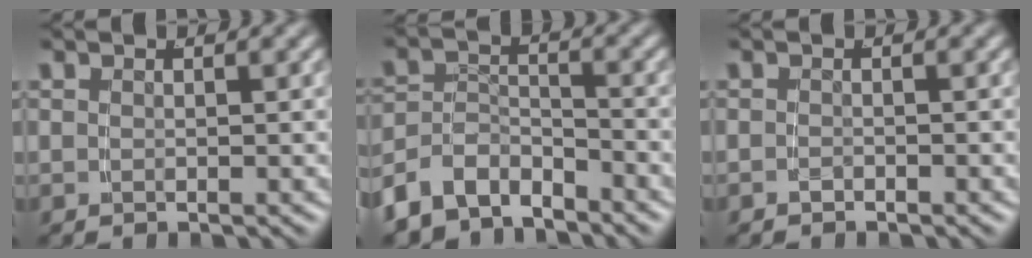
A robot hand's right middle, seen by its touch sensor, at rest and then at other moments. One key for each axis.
{"total": 5.7, "fx": -4.3, "fy": 3.3, "fz": 1.9, "tx": -0.043, "ty": -0.020, "tz": -0.070}
{"total": 0.8, "fx": -0.8, "fy": -0.1, "fz": -0.1, "tx": -0.001, "ty": -0.005, "tz": -0.011}